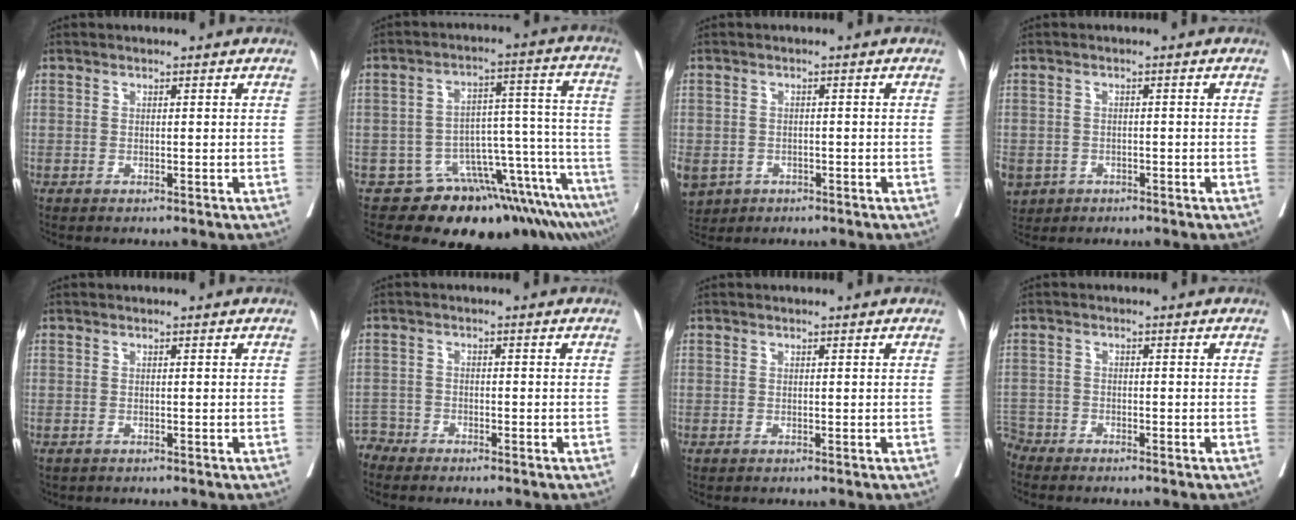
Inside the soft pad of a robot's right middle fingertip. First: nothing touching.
{"total": 15.5, "force": [-12.2, 3.2, 9.0], "torque": [-0.033, 0.077, -0.163]}
{"total": 9.2, "force": [-4.1, 7.6, 3.3], "torque": [-0.099, -0.001, -0.055]}
{"total": 7.6, "force": [-3.7, 6.1, 2.5], "torque": [-0.073, -0.001, -0.051]}
{"total": 0.8, "force": [-0.7, 0.5, 0.1], "torque": [-0.010, 0.001, -0.009]}
{"total": 2.7, "force": [-2.5, 0.6, -0.9], "torque": [0.017, -0.004, -0.051]}
{"total": 0.0}
{"total": 3.0, "force": [-2.9, 0.7, -0.6], "torque": [0.011, -0.006, -0.057]}